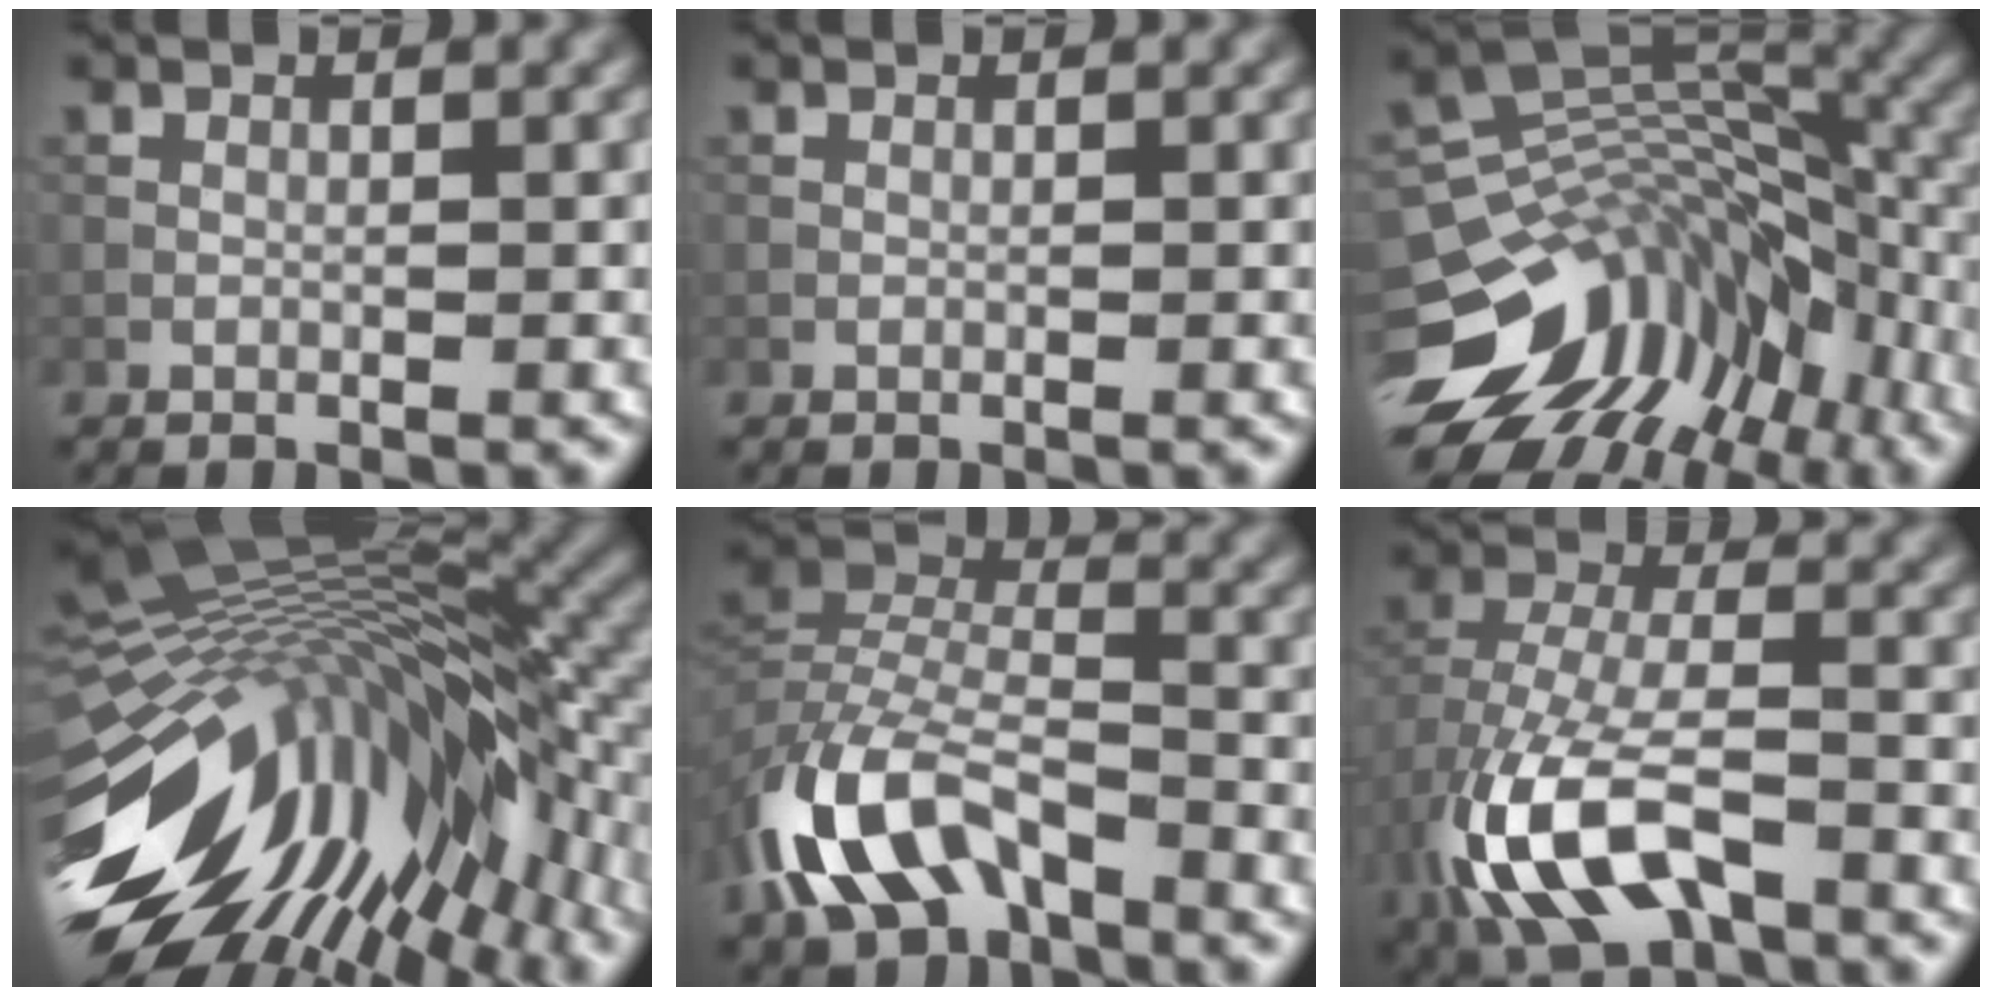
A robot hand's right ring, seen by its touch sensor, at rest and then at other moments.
{"total": 0.0}
{"total": 13.4, "force": [-6.1, 8.9, 8.0], "torque": [-0.154, 0.014, -0.099]}
{"total": 17.6, "force": [-4.0, 8.5, 14.8], "torque": [-0.260, 0.002, -0.079]}
{"total": 8.7, "force": [-5.0, 4.5, 5.5], "torque": [-0.113, 0.005, -0.106]}
{"total": 9.4, "force": [-4.2, 4.8, 6.9], "torque": [-0.155, 0.003, -0.086]}